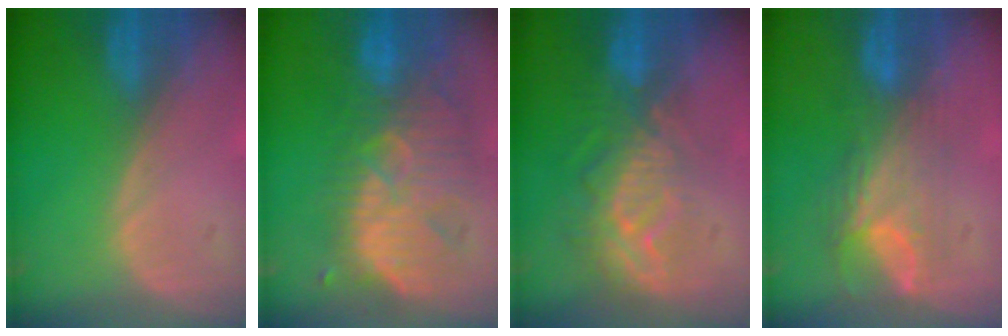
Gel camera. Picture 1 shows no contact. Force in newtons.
{"total": 11.0, "press": 10.5, "slide": 3.0}
{"total": 9.5, "press": 8.3, "slide": 4.7}
{"total": 7.9, "press": 6.6, "slide": 4.4}